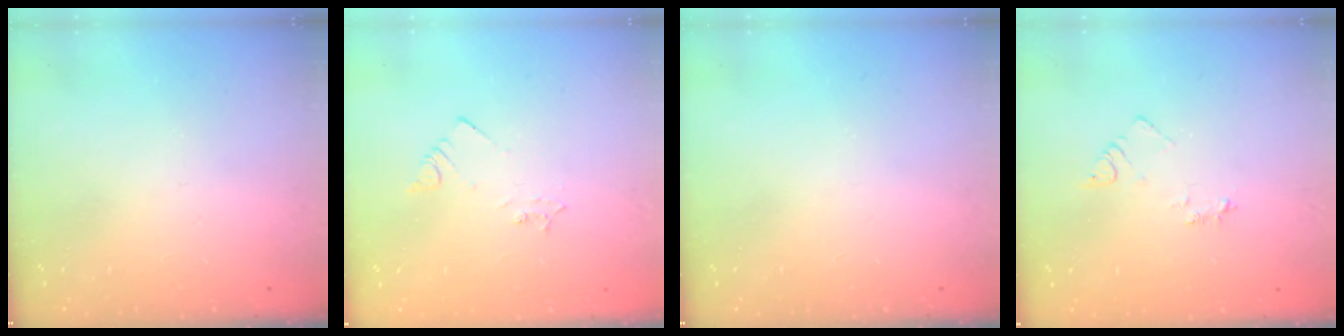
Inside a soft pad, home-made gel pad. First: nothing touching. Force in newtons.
{"total": 2.1, "press": 2.1, "slide": 0.3}
{"total": 0.0}
{"total": 3.9, "press": 3.8, "slide": 0.4}